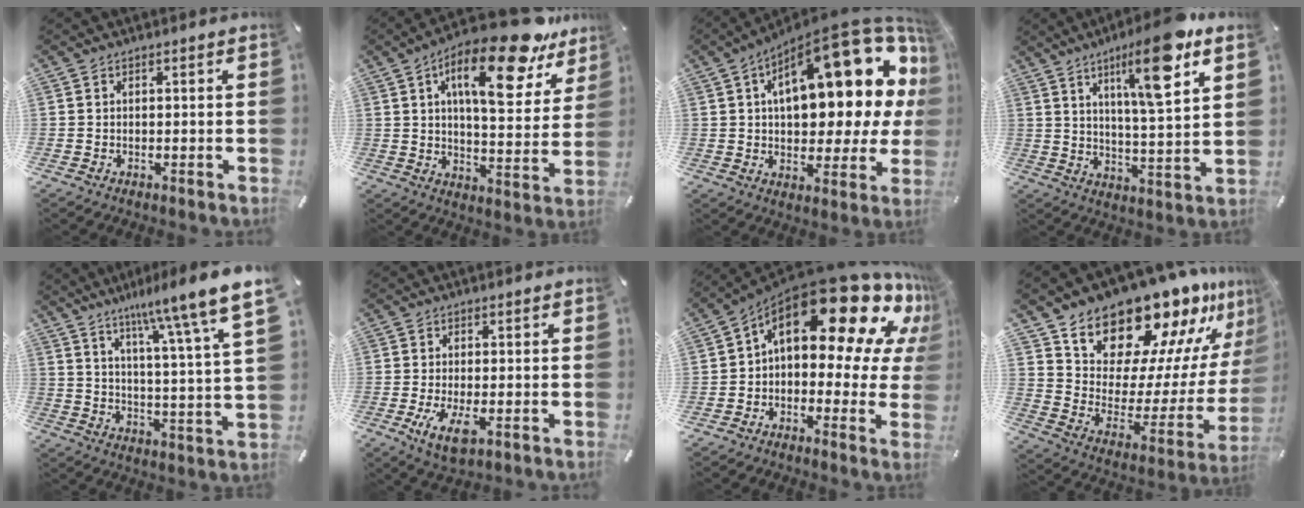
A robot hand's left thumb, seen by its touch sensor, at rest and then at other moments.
{"total": 21.3, "force": [12.8, 7.6, 15.2], "torque": [-0.235, -0.071, 0.202]}
{"total": 23.5, "force": [9.3, 10.4, 18.8], "torque": [-0.257, -0.061, 0.150]}
{"total": 15.1, "force": [8.5, 2.8, 12.1], "torque": [-0.193, -0.034, 0.129]}
{"total": 13.3, "force": [9.8, 1.1, 9.0], "torque": [-0.145, -0.070, 0.155]}
{"total": 6.3, "force": [-1.7, 2.3, 5.7], "torque": [-0.117, -0.020, -0.029]}
{"total": 23.2, "force": [11.8, 11.0, 16.7], "torque": [-0.260, -0.093, 0.200]}
{"total": 18.5, "force": [17.1, 6.6, 2.5], "torque": [-0.036, -0.169, 0.297]}